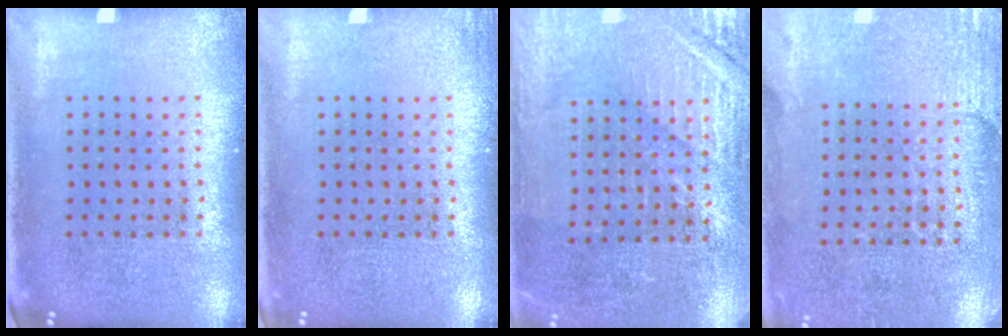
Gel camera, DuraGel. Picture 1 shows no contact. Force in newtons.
{"total": 0.9, "press": 0.9, "slide": 0.1}
{"total": 2.9, "press": 2.9, "slide": 0.2}
{"total": 2.7, "press": 2.4, "slide": 1.2}